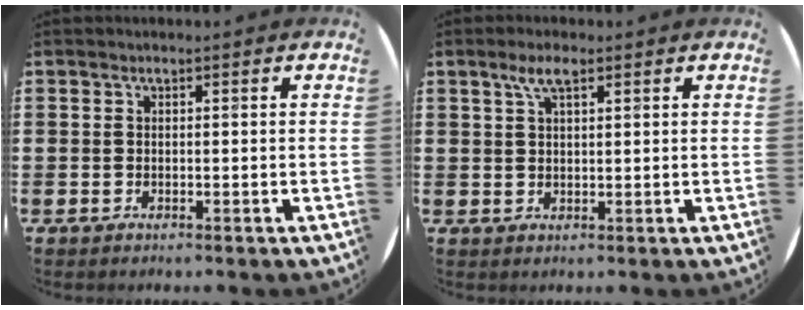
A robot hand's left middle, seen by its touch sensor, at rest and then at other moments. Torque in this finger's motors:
{"motor_torque": [0.45, -0.30, 0.12, 0.02]}